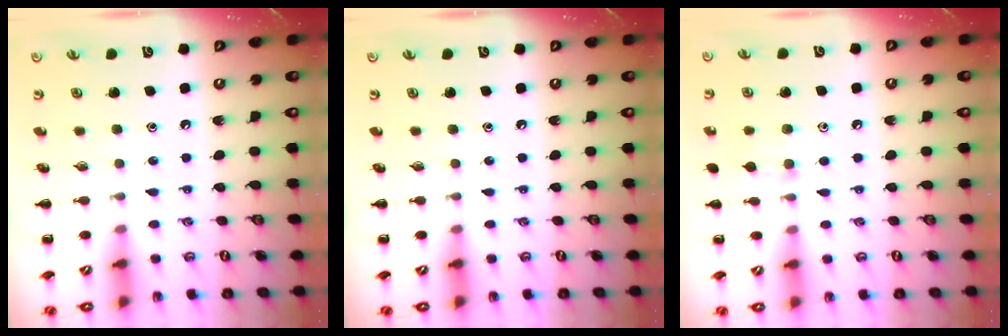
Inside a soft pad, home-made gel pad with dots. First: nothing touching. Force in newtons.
{"total": 0.0}
{"total": 6.1, "press": 5.6, "slide": 2.2}